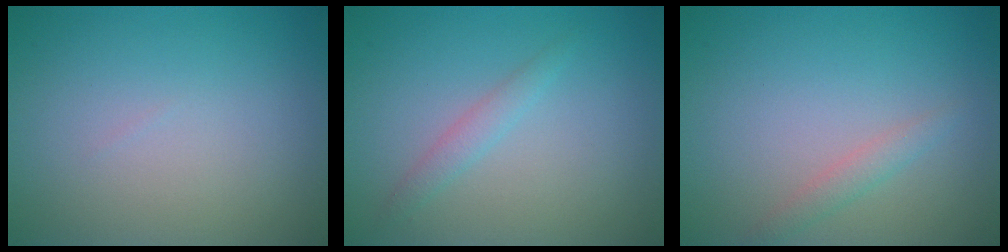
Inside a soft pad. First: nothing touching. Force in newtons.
{"total": 1.3, "press": 1.3, "slide": 0.1}
{"total": 1.3, "press": 1.3, "slide": 0.1}